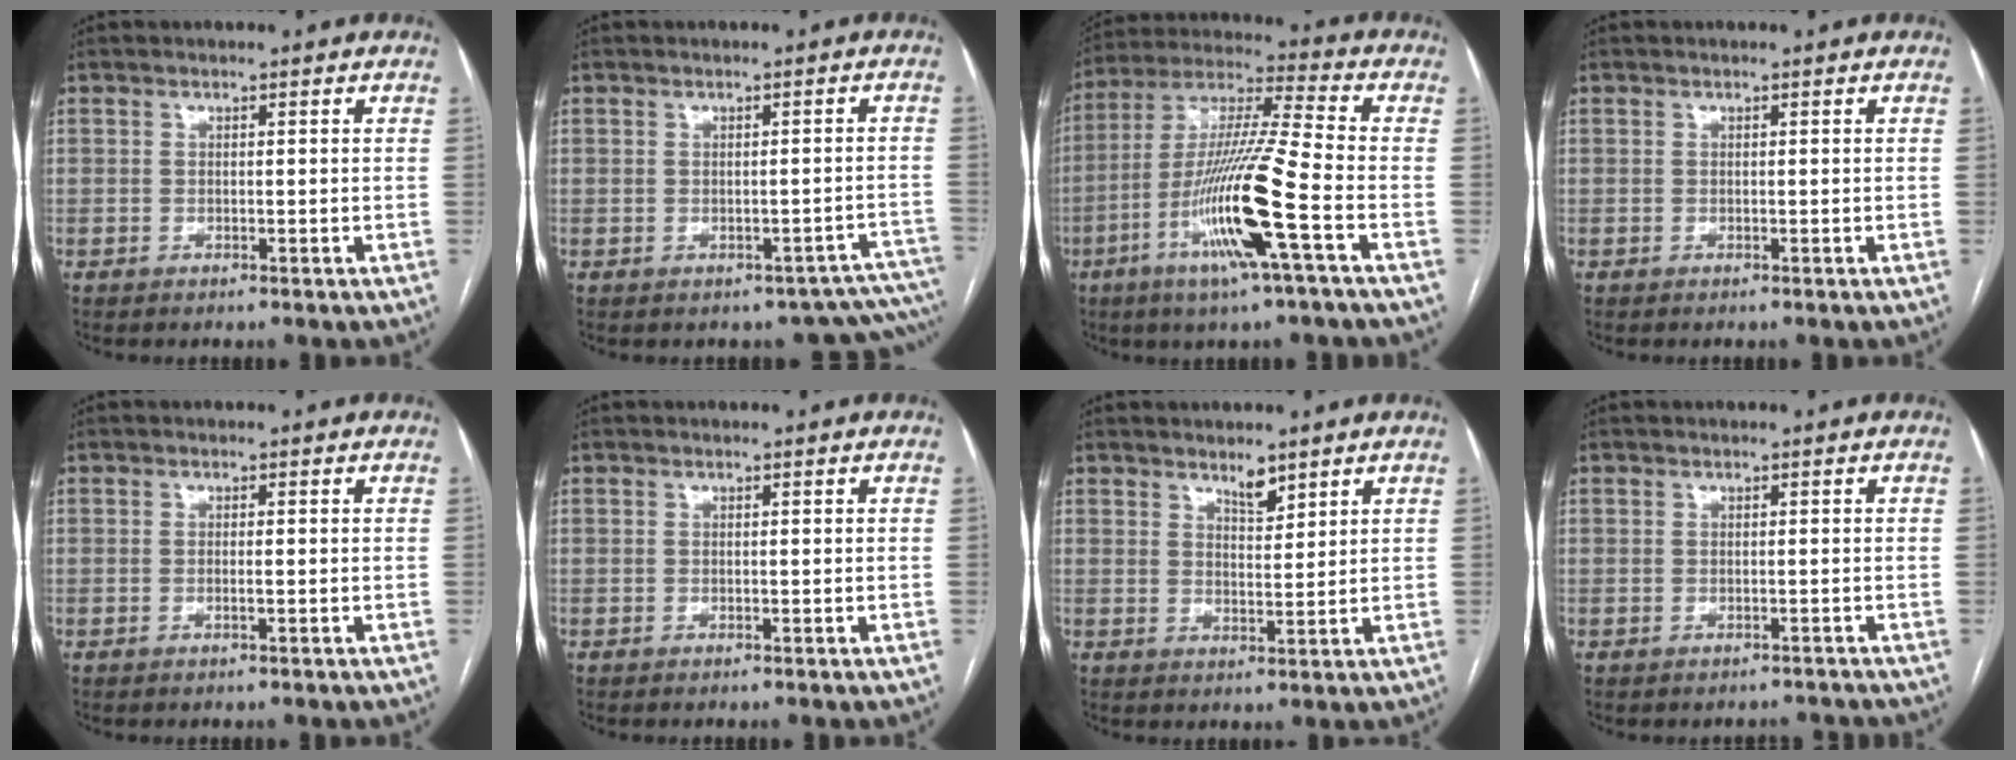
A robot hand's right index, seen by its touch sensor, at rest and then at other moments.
{"total": 7.7, "force": [-5.9, 4.5, 1.9], "torque": [0.011, 0.038, -0.053]}
{"total": 16.7, "force": [-6.0, -0.6, 15.6], "torque": [-0.311, -0.012, -0.115]}
{"total": 0.0}
{"total": 0.8, "force": [-0.2, 0.0, 0.8], "torque": [-0.015, 0.001, 0.000]}
{"total": 0.0}
{"total": 3.0, "force": [2.5, 0.7, 1.5], "torque": [-0.029, -0.007, 0.045]}
{"total": 1.7, "force": [-1.5, 0.8, -0.5], "torque": [0.011, 0.003, -0.018]}